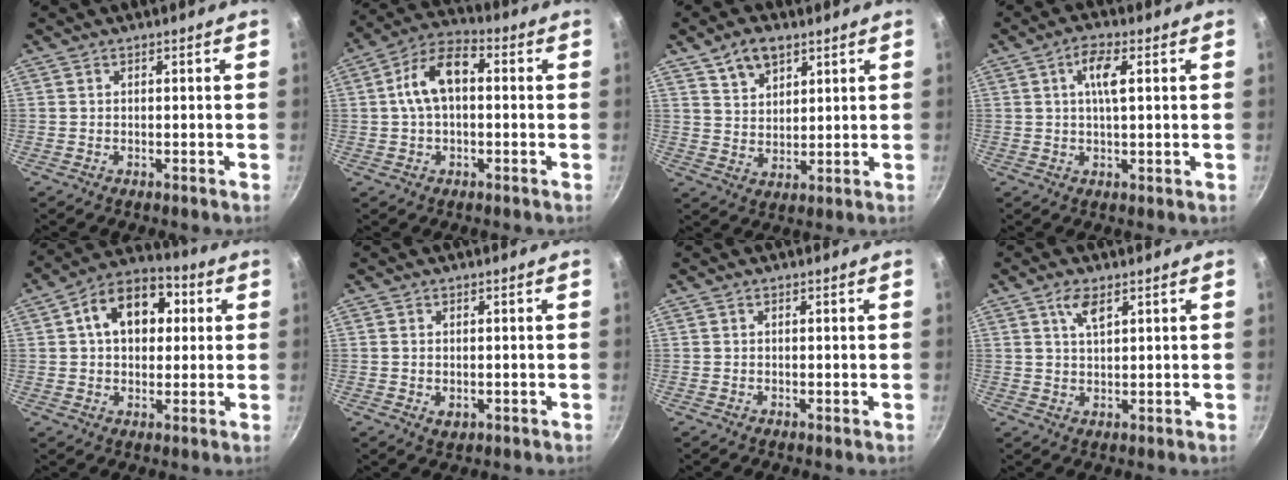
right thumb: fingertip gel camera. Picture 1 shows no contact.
{"total": 10.2, "force": [0.7, 6.0, 8.2], "torque": [-0.139, 0.035, 0.001]}
{"total": 7.6, "force": [4.6, 4.5, 4.0], "torque": [-0.048, -0.017, 0.088]}
{"total": 5.4, "force": [1.5, 1.7, 5.0], "torque": [-0.095, 0.004, 0.025]}
{"total": 14.1, "force": [3.3, 9.7, 9.7], "torque": [-0.113, 0.020, 0.034]}
{"total": 2.0, "force": [-0.1, 1.4, 1.4], "torque": [-0.023, -0.005, 0.000]}
{"total": 0.0}
{"total": 4.0, "force": [2.1, 1.6, 3.0], "torque": [-0.051, -0.009, 0.042]}